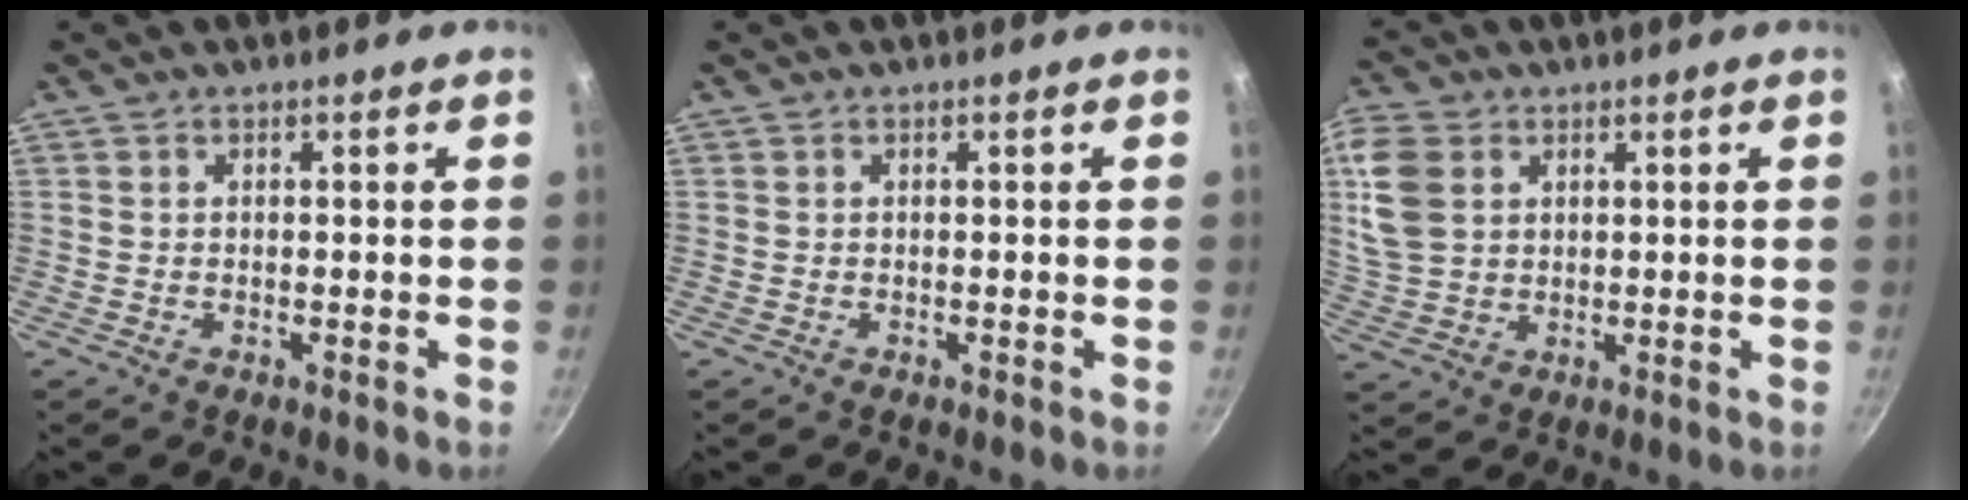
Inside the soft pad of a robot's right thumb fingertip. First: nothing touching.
{"total": 0.0}
{"total": 10.1, "force": [3.2, 7.4, 6.1], "torque": [-0.117, -0.006, 0.067]}